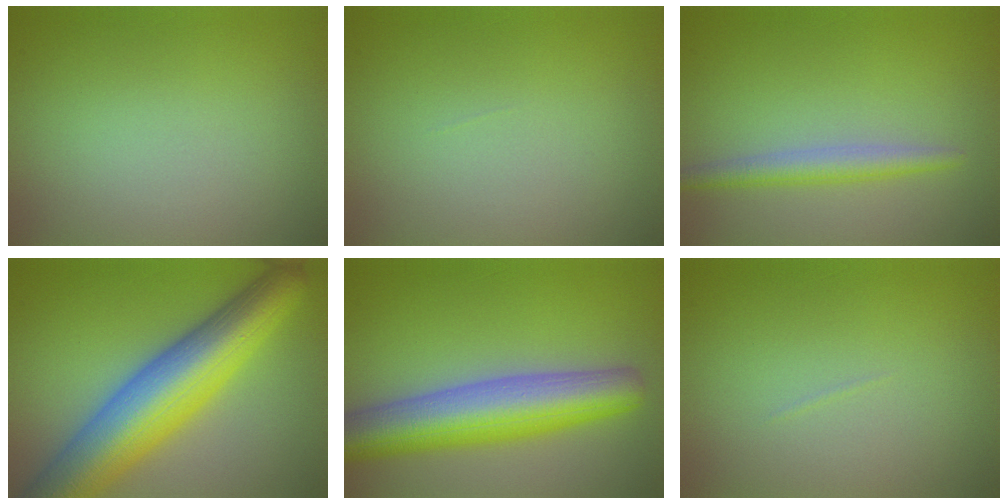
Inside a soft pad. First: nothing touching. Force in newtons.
{"total": 0.0}
{"total": 2.3, "press": 2.3, "slide": 0.1}
{"total": 11.5, "press": 11.5, "slide": 0.3}
{"total": 8.5, "press": 8.5, "slide": 0.2}
{"total": 0.0}